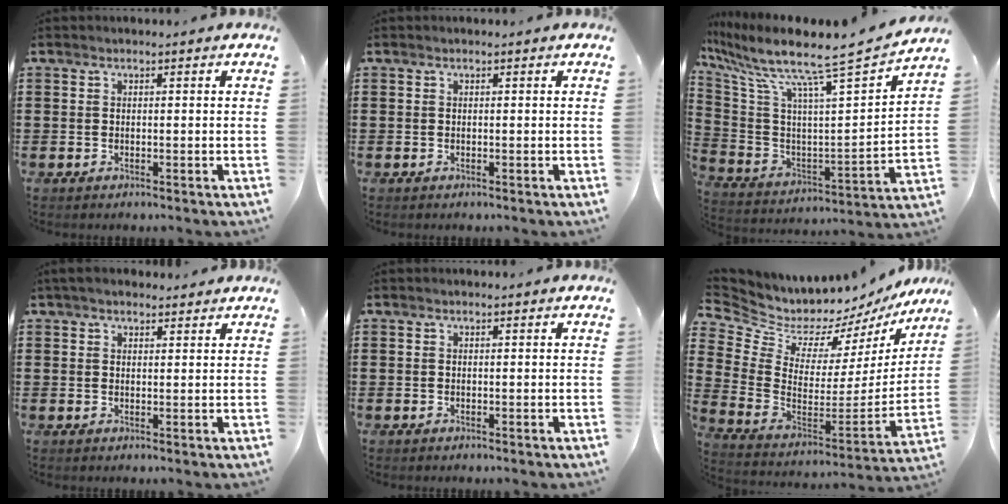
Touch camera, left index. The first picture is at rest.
{"total": 0.0}
{"total": 9.4, "force": [7.9, 0.0, 5.1], "torque": [-0.128, -0.074, 0.118]}
{"total": 2.5, "force": [2.2, 0.8, 0.9], "torque": [-0.022, 0.005, 0.043]}
{"total": 0.0}
{"total": 6.4, "force": [6.0, 2.1, -0.3], "torque": [-0.044, -0.064, 0.103]}